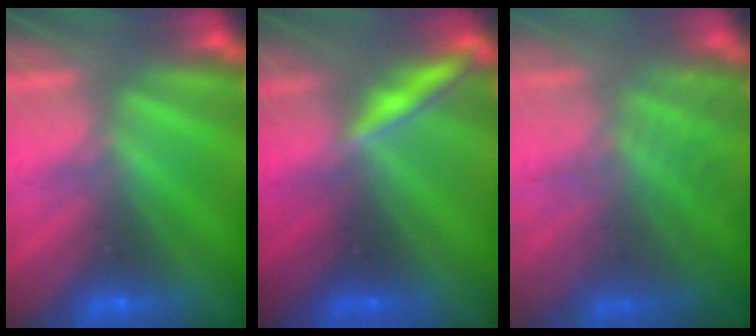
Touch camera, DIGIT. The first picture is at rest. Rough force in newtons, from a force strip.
{"total": 2.0}
{"total": 7.4}